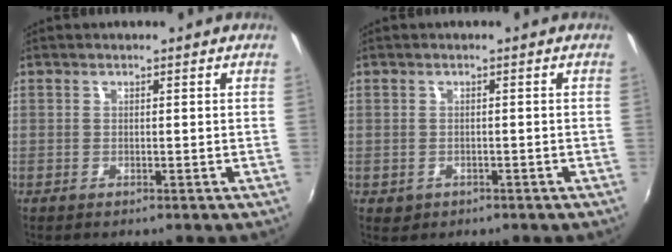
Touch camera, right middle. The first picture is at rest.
{"total": 2.4, "force": [-0.7, 2.1, 0.8], "torque": [-0.023, -0.002, -0.003]}